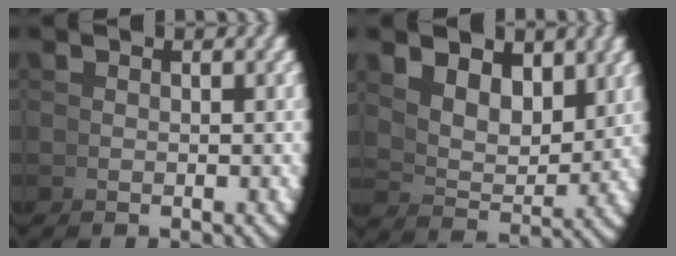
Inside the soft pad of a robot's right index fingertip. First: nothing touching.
{"total": 5.3, "force": [3.0, 2.7, 3.3], "torque": [-0.064, -0.012, 0.064]}